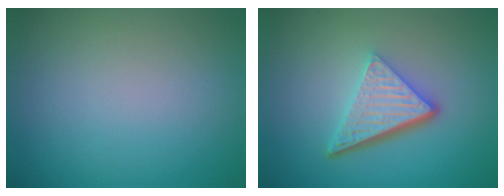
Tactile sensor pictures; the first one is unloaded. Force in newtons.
{"total": 5.6, "press": 3.7, "slide": 4.2}